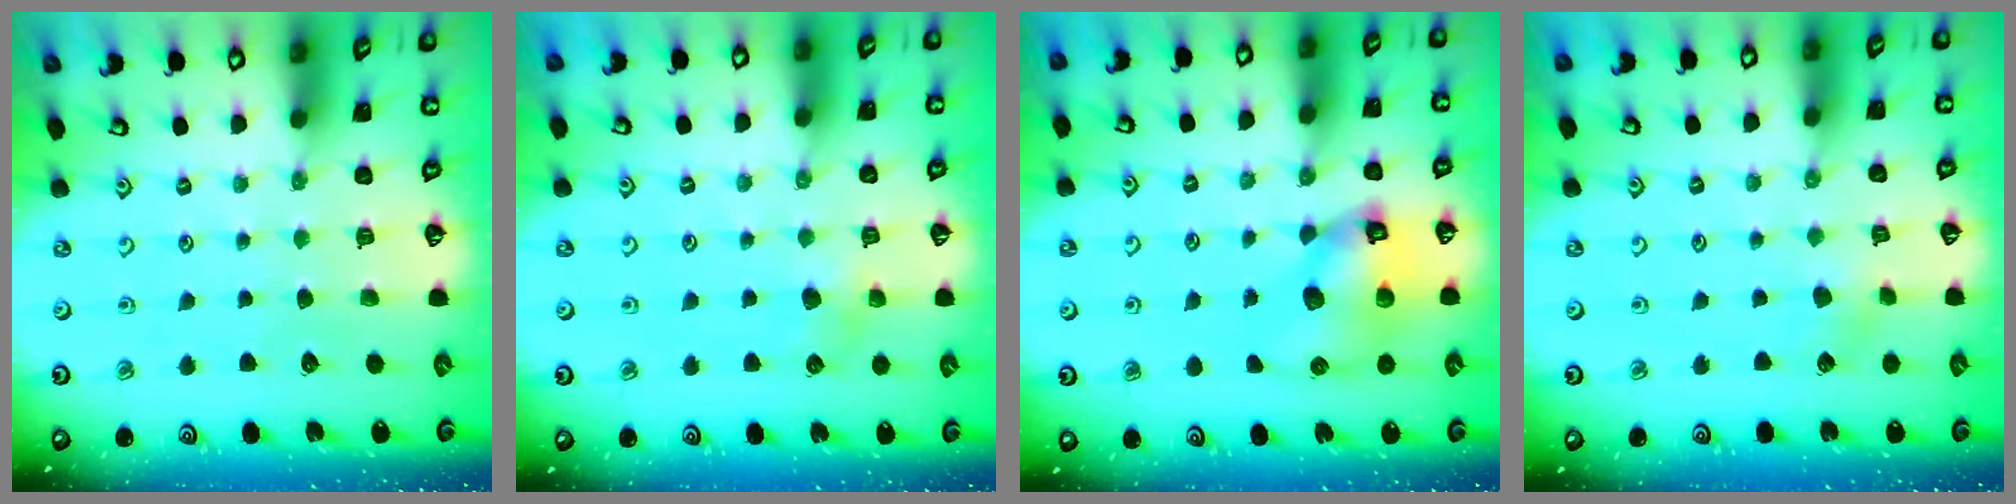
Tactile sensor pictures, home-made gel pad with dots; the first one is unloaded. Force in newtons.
{"total": 5.3, "press": 5.3, "slide": 0.5}
{"total": 11.4, "press": 11.2, "slide": 1.9}
{"total": 3.7, "press": 3.7, "slide": 0.5}